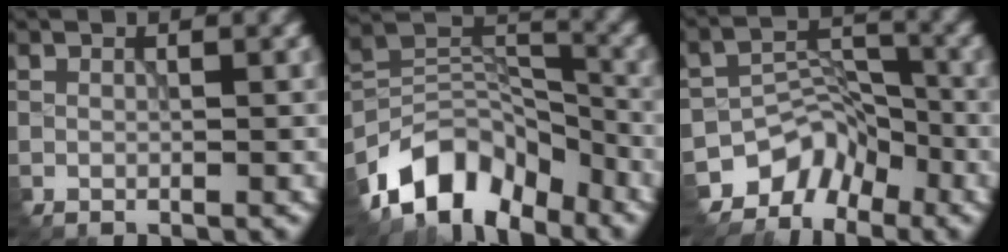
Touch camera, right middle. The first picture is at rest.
{"total": 8.3, "force": [-6.4, 4.3, 3.0], "torque": [-0.049, 0.003, -0.127]}
{"total": 4.3, "force": [-3.7, 2.3, 0.0], "torque": [0.006, 0.005, -0.062]}